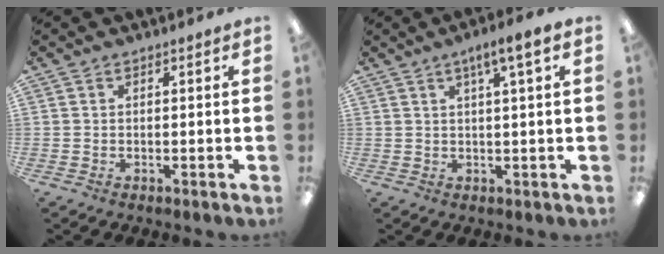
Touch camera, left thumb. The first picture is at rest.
{"total": 5.2, "force": [2.7, 0.4, 4.4], "torque": [-0.076, -0.005, 0.040]}